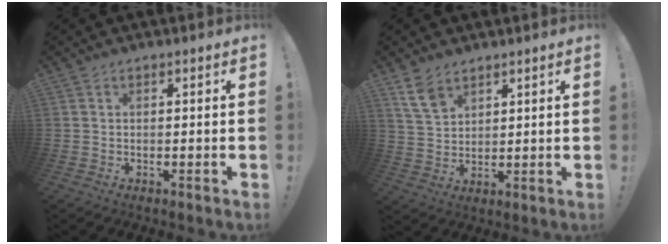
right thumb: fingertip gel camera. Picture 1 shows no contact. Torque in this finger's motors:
{"motor_torque": [-0.07, 0.01, -0.21, 0.28, 0.00]}